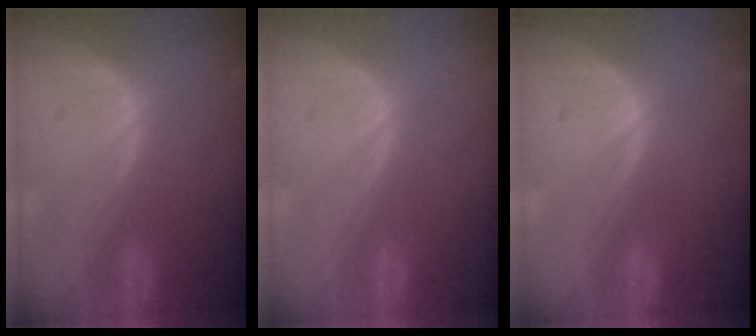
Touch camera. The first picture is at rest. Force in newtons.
{"total": 0.0}
{"total": 0.0}